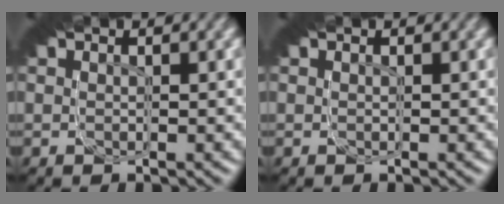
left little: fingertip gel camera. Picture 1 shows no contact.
{"total": 0.0}